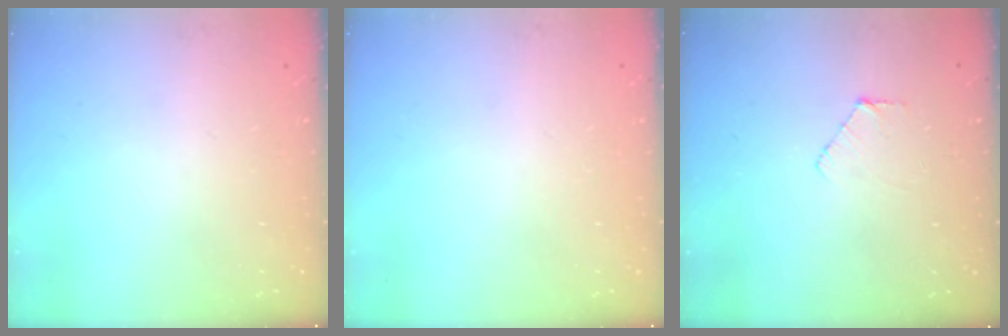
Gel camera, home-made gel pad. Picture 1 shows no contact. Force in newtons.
{"total": 0.0}
{"total": 5.0, "press": 5.0, "slide": 0.5}